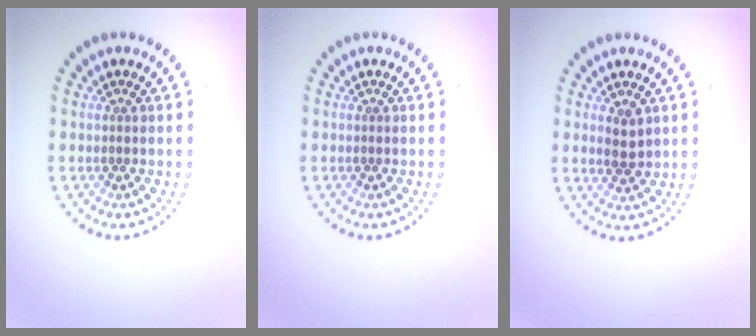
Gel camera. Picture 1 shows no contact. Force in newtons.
{"total": 0.0}
{"total": 2.2, "press": 2.2, "slide": 0.6}